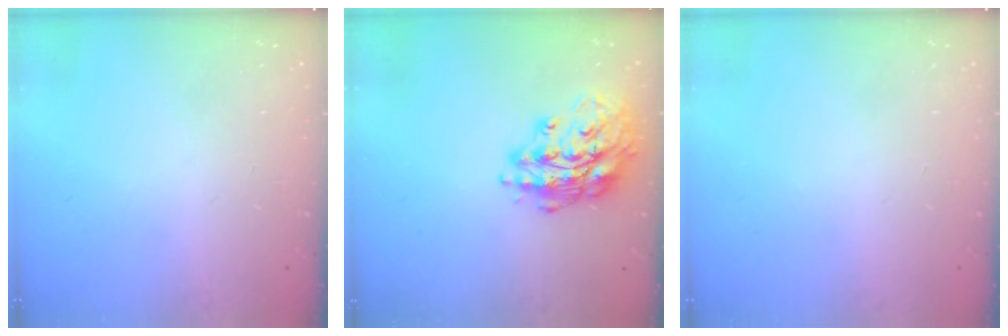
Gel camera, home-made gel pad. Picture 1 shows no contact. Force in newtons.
{"total": 16.8, "press": 16.8, "slide": 1.4}
{"total": 0.0}